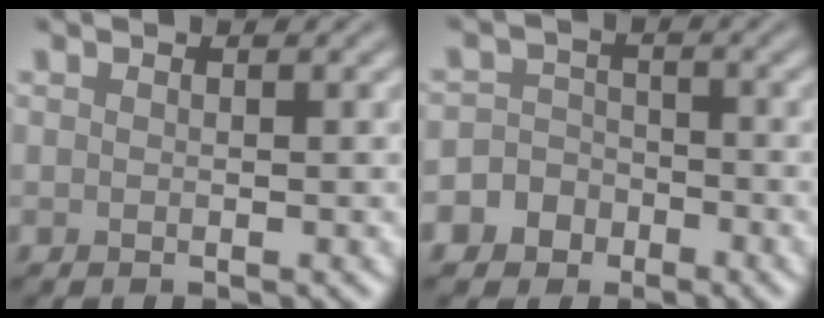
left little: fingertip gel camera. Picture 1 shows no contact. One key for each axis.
{"total": 5.7, "fx": -3.2, "fy": 4.6, "fz": 0.6, "tx": 0.009, "ty": -0.005, "tz": -0.078}